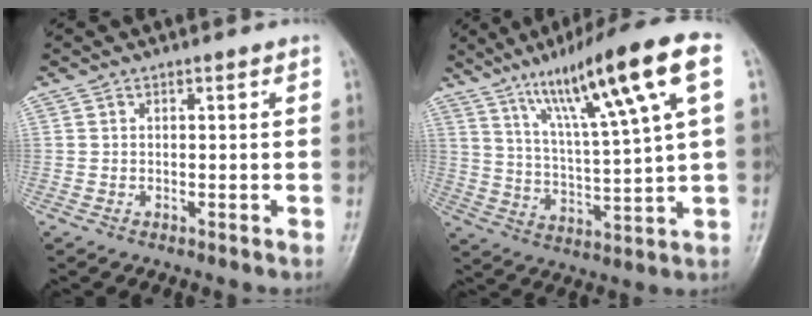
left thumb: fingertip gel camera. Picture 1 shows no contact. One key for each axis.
{"total": 18.5, "fx": 8.6, "fy": 1.8, "fz": 16.2, "tx": -0.258, "ty": -0.012, "tz": 0.144}